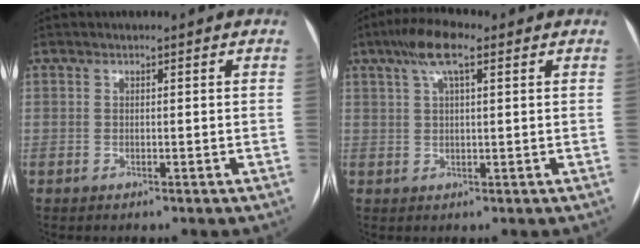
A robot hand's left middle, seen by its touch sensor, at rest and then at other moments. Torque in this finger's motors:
{"motor_torque": [0.67, -0.26, 0.45, 0.12]}